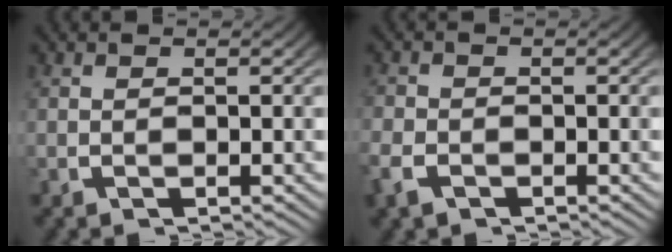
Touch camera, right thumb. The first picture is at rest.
{"total": 2.3, "force": [-1.6, 1.5, 0.5], "torque": [-0.014, -0.005, -0.030]}